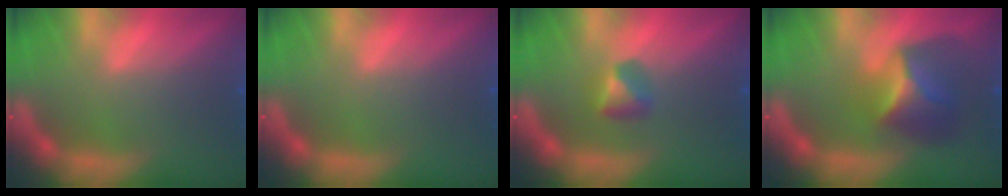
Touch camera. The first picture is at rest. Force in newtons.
{"total": 0.0}
{"total": 1.9}
{"total": 5.4}